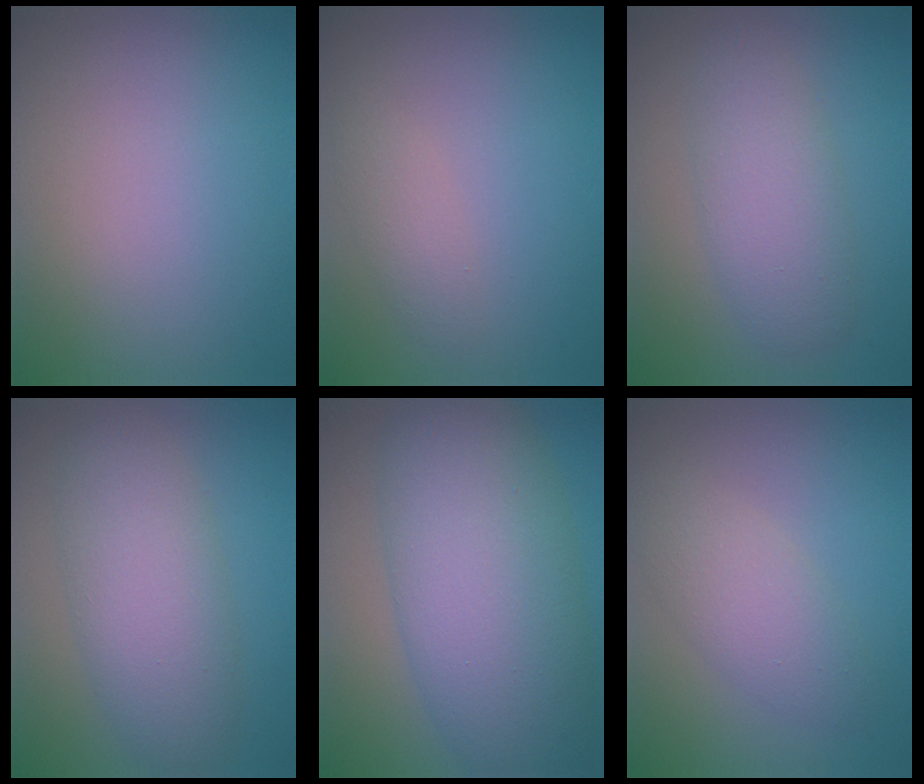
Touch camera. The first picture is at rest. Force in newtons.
{"total": 1.6, "press": 1.6, "slide": 0.1}
{"total": 4.0, "press": 4.0, "slide": 0.1}
{"total": 5.9, "press": 5.9, "slide": 0.2}
{"total": 10.3, "press": 10.3, "slide": 0.3}
{"total": 3.3, "press": 3.3, "slide": 0.1}